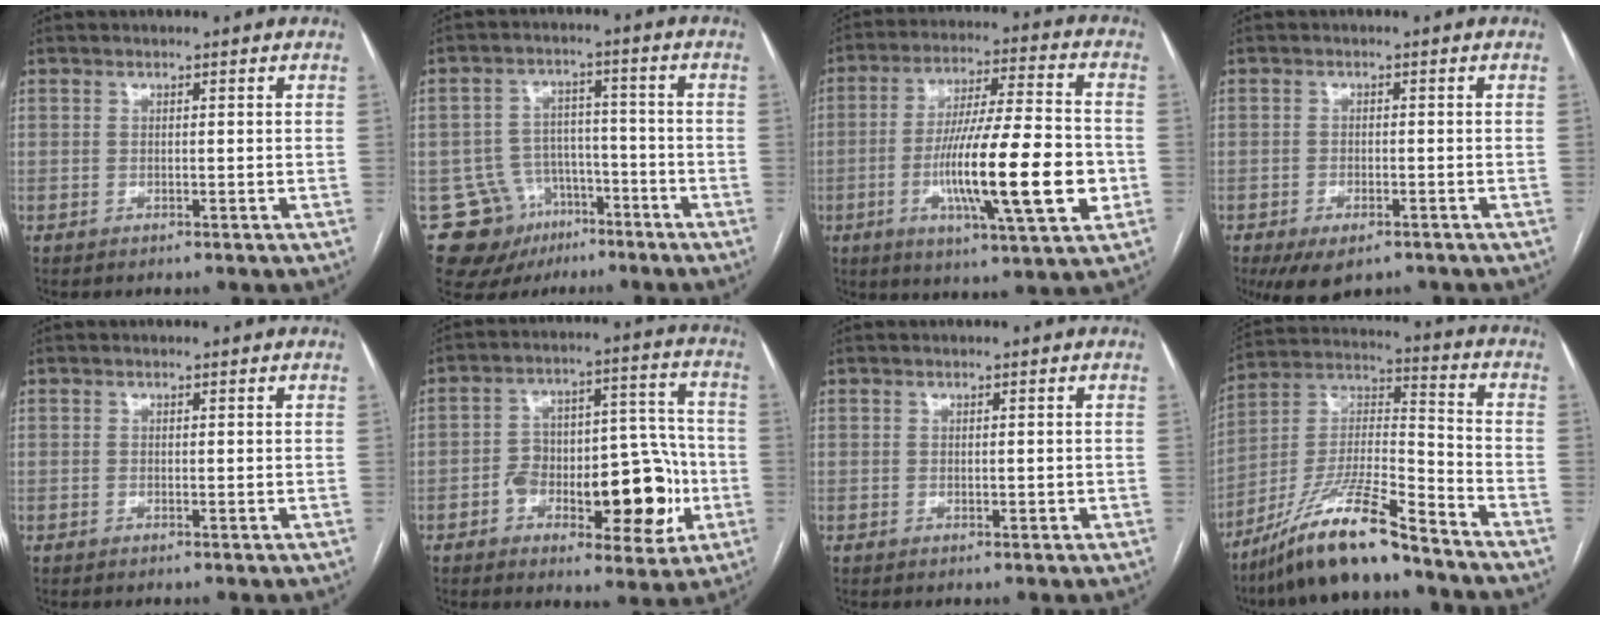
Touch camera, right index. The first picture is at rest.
{"total": 11.5, "force": [-6.6, 9.0, 2.6], "torque": [-0.044, 0.039, -0.093]}
{"total": 18.8, "force": [-4.2, 2.0, 18.2], "torque": [-0.302, -0.006, -0.066]}
{"total": 5.9, "force": [-4.0, 2.6, 3.5], "torque": [-0.057, -0.007, -0.060]}
{"total": 0.0}
{"total": 16.4, "force": [-5.1, 6.9, 14.0], "torque": [-0.193, 0.036, -0.065]}
{"total": 1.0, "force": [-0.1, 0.4, 0.9], "torque": [-0.015, -0.002, 0.001]}
{"total": 15.8, "force": [-12.1, 1.4, 10.1], "torque": [-0.192, -0.001, -0.216]}